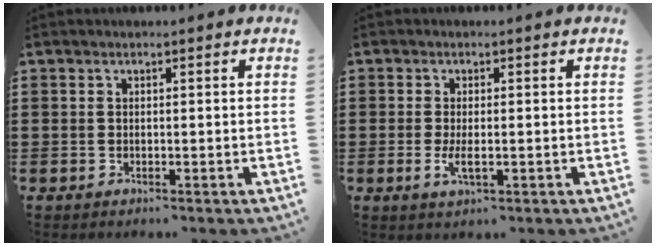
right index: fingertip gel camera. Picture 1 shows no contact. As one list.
[{"total": 2.8, "force": [-0.5, 0.8, 2.6], "torque": [-0.052, -0.005, -0.011]}]